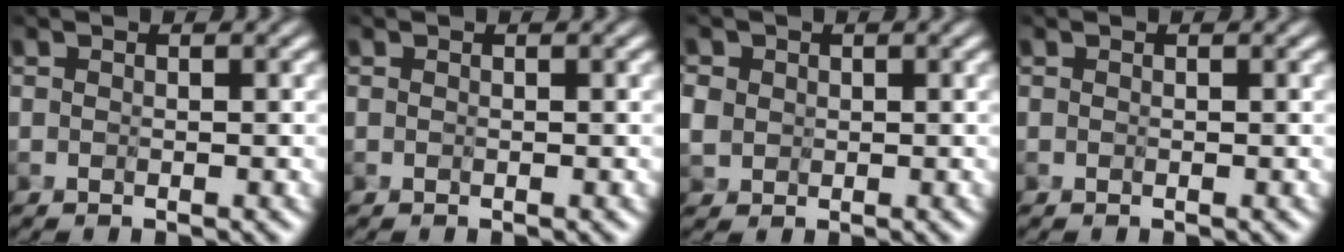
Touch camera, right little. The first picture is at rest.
{"total": 0.0}
{"total": 2.4, "force": [0.5, 2.2, 0.9], "torque": [-0.034, 0.005, 0.016]}
{"total": 0.0}